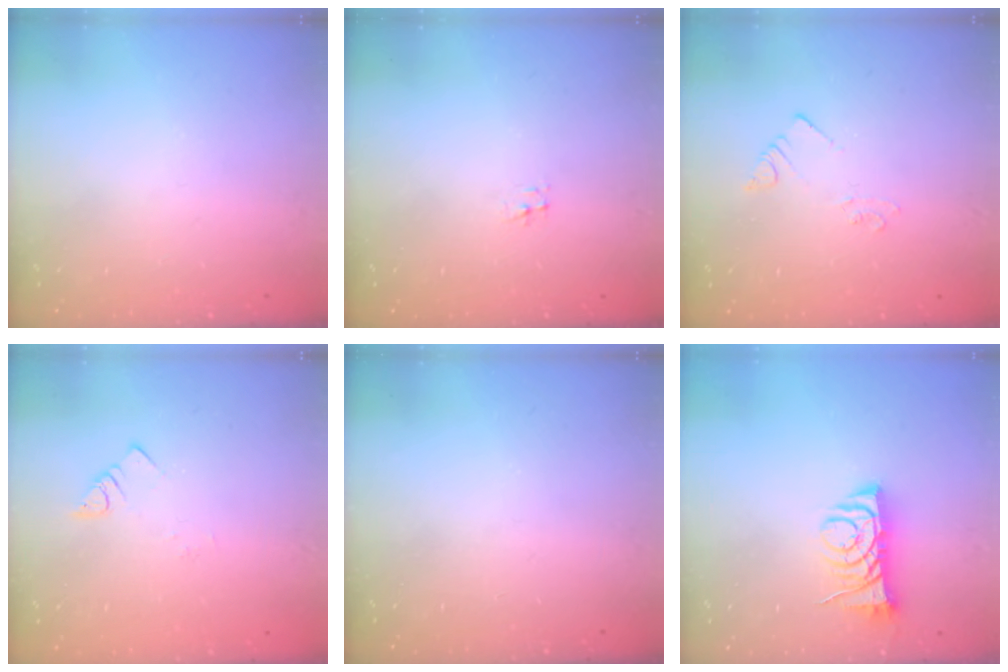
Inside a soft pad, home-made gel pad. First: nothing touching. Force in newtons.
{"total": 1.9, "press": 1.9, "slide": 0.2}
{"total": 1.9, "press": 1.9, "slide": 0.1}
{"total": 1.5, "press": 1.5, "slide": 0.3}
{"total": 0.0}
{"total": 7.2, "press": 7.1, "slide": 0.7}